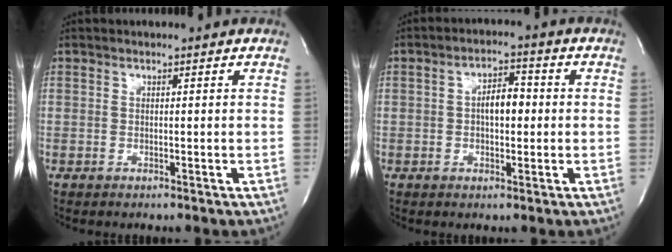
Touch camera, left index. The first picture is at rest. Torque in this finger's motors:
{"motor_torque": [0.06, 0.01, 0.07, 0.03]}